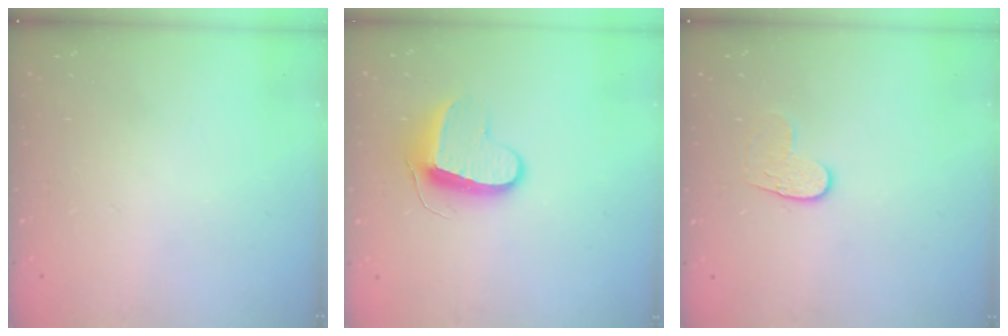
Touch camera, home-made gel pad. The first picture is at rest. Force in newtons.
{"total": 9.6, "press": 9.6, "slide": 0.2}
{"total": 5.8, "press": 5.8, "slide": 0.6}